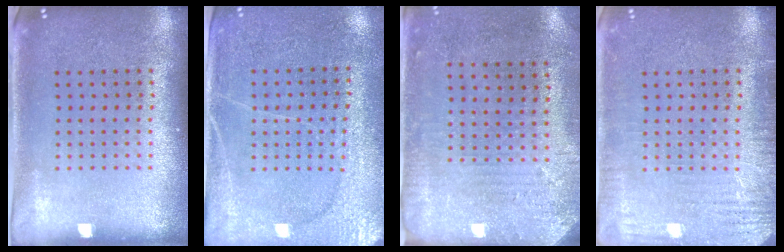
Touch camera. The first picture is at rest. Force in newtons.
{"total": 2.9, "press": 2.7, "slide": 1.1}
{"total": 2.8, "press": 2.3, "slide": 1.7}
{"total": 3.2, "press": 3.2, "slide": 0.4}